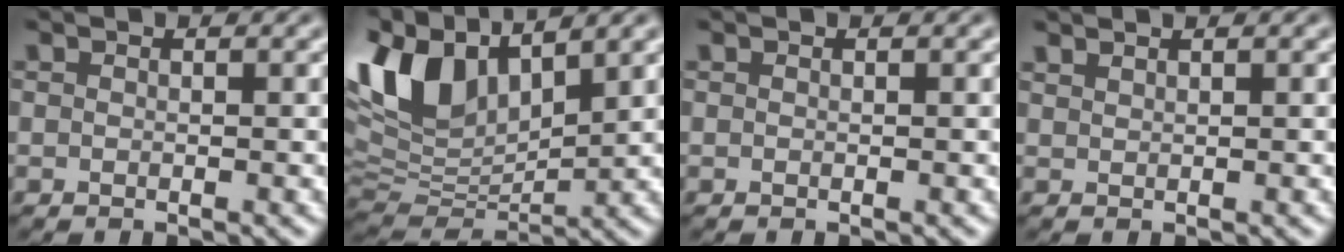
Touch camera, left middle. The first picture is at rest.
{"total": 10.1, "force": [5.2, 5.4, 6.7], "torque": [-0.160, 0.015, 0.099]}
{"total": 0.0}
{"total": 0.7, "force": [0.7, 0.0, 0.1], "torque": [-0.004, 0.001, 0.016]}